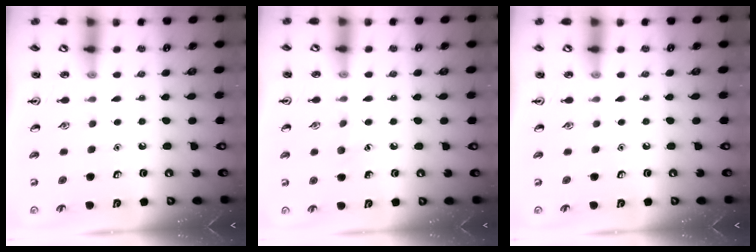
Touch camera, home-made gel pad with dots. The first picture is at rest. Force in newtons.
{"total": 5.9, "press": 5.7, "slide": 1.7}
{"total": 0.0}